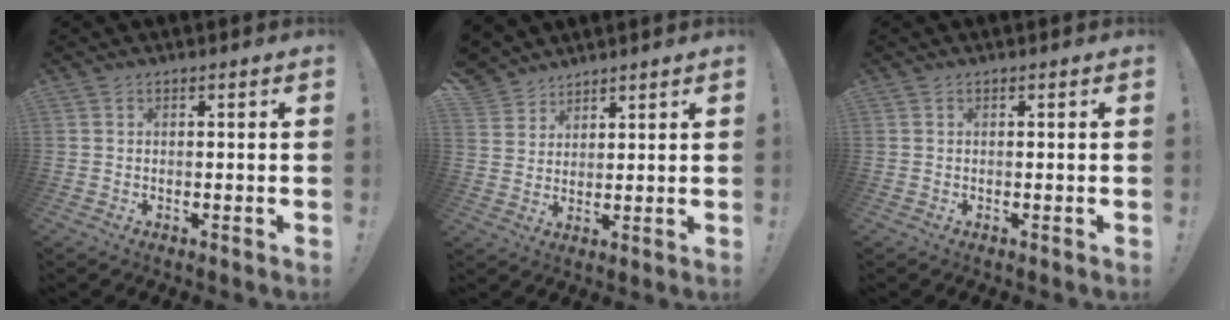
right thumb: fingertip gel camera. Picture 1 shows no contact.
{"total": 5.9, "force": [4.4, 3.9, 0.4], "torque": [-0.010, -0.038, 0.089]}
{"total": 0.0}